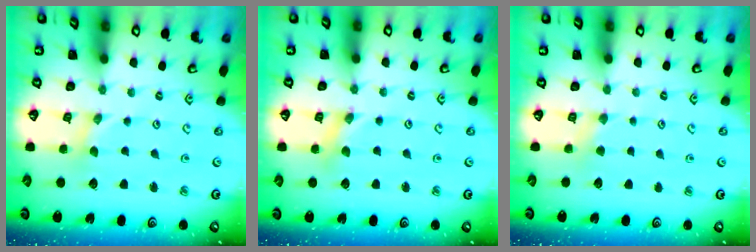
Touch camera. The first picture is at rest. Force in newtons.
{"total": 1.0, "press": 1.0, "slide": 0.2}
{"total": 2.1, "press": 2.1, "slide": 0.5}